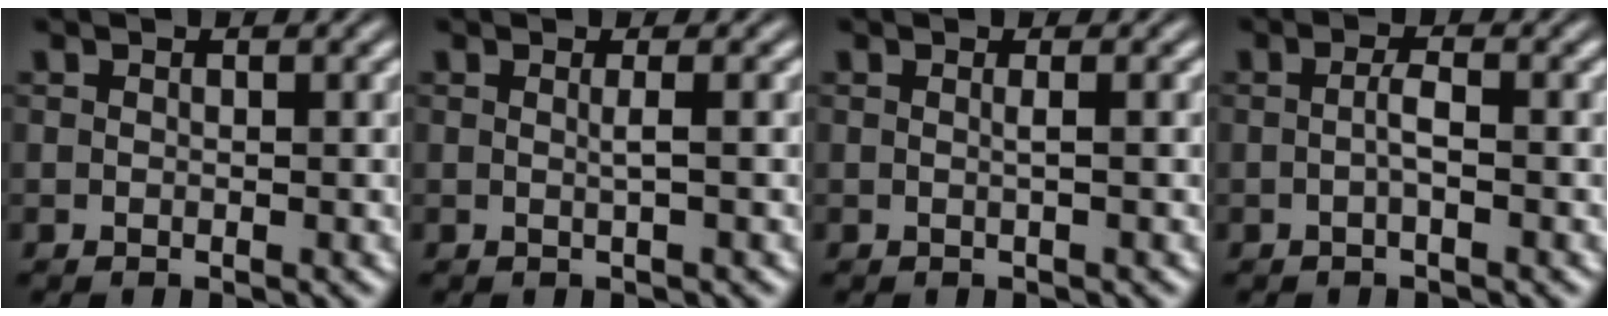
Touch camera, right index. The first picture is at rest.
{"total": 1.3, "force": [-0.1, -1.0, 0.8], "torque": [-0.011, -0.003, 0.001]}
{"total": 0.9, "force": [-0.2, -0.7, 0.6], "torque": [-0.013, -0.003, -0.001]}
{"total": 1.6, "force": [-0.7, -0.7, 1.2], "torque": [-0.020, -0.004, -0.008]}